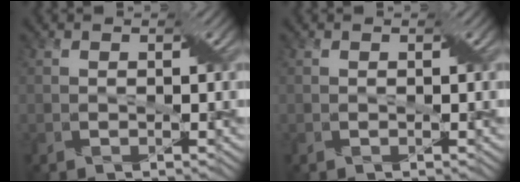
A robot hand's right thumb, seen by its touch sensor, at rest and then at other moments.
{"total": 0.0}